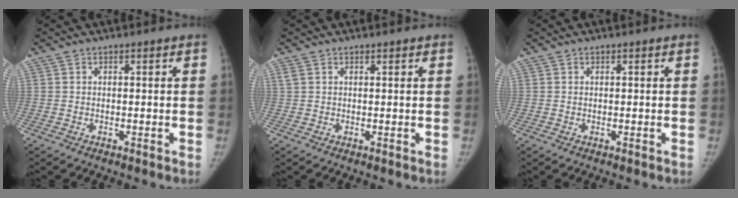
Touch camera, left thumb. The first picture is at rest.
{"total": 1.7, "force": [1.2, 0.8, 0.9], "torque": [-0.014, 0.007, 0.024]}
{"total": 0.0}